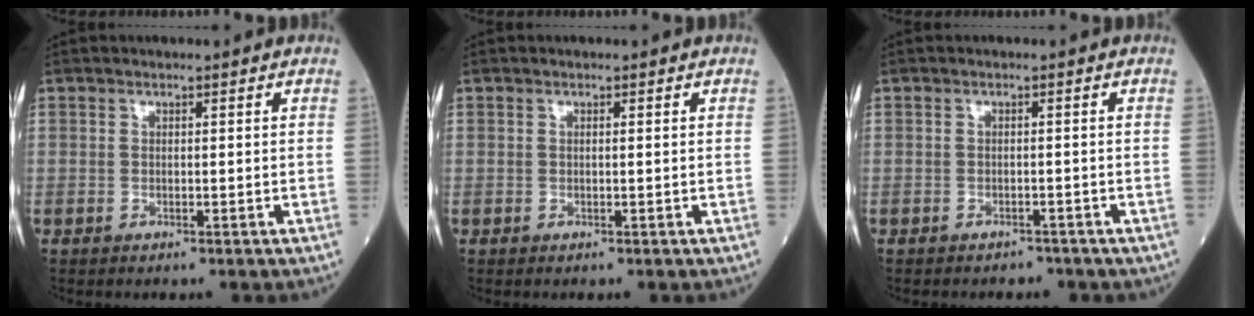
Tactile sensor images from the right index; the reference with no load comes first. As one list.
[{"total": 0.0}, {"total": 3.5, "force": [-3.0, 1.7, 0.4], "torque": [-0.010, 0.006, -0.036]}]